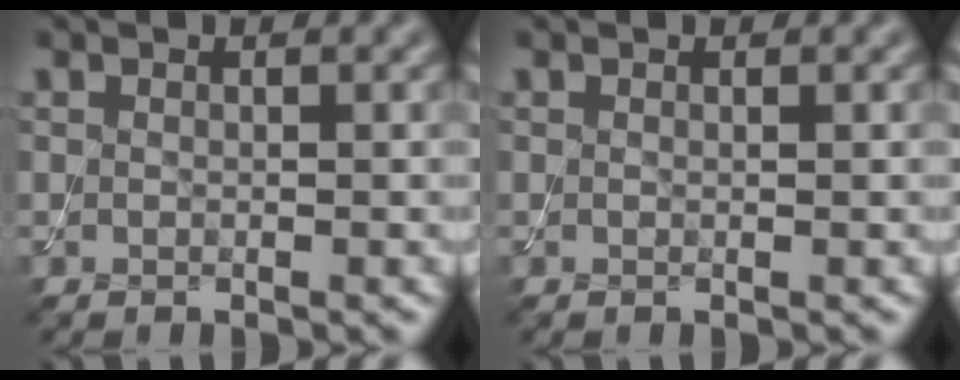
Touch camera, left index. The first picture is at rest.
{"total": 0.0}